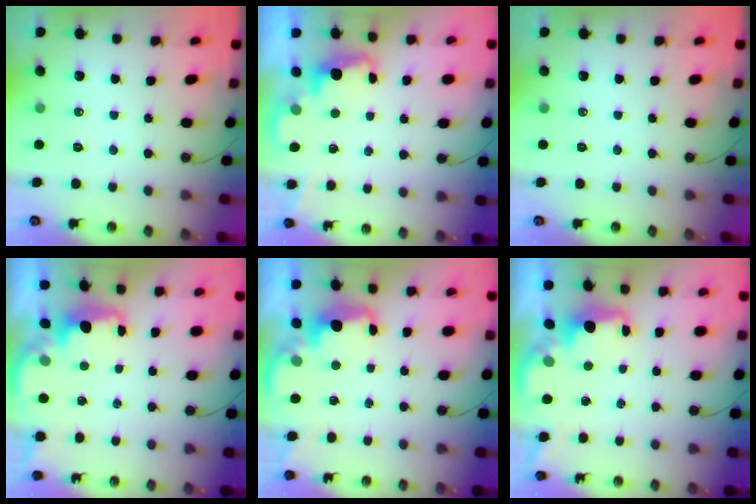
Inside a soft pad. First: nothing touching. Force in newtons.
{"total": 2.4, "press": 2.3, "slide": 0.5}
{"total": 0.0}
{"total": 2.0, "press": 1.9, "slide": 0.7}
{"total": 2.4, "press": 2.3, "slide": 0.7}
{"total": 2.0, "press": 2.0, "slide": 0.6}